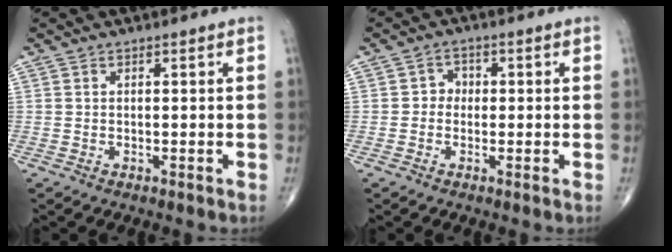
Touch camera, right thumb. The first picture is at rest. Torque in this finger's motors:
{"motor_torque": [-0.31, -0.32, 0.21, 0.12, 0.04]}